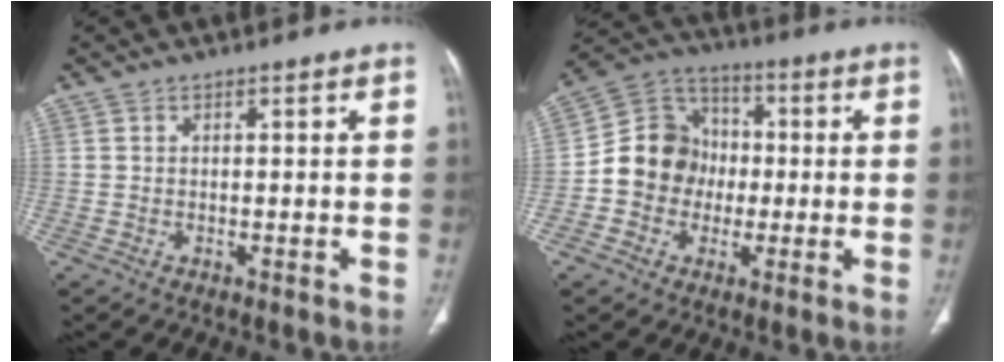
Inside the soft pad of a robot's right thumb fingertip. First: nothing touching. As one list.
[{"total": 12.1, "force": [-1.5, 10.9, 4.9], "torque": [-0.051, 0.032, -0.037]}]